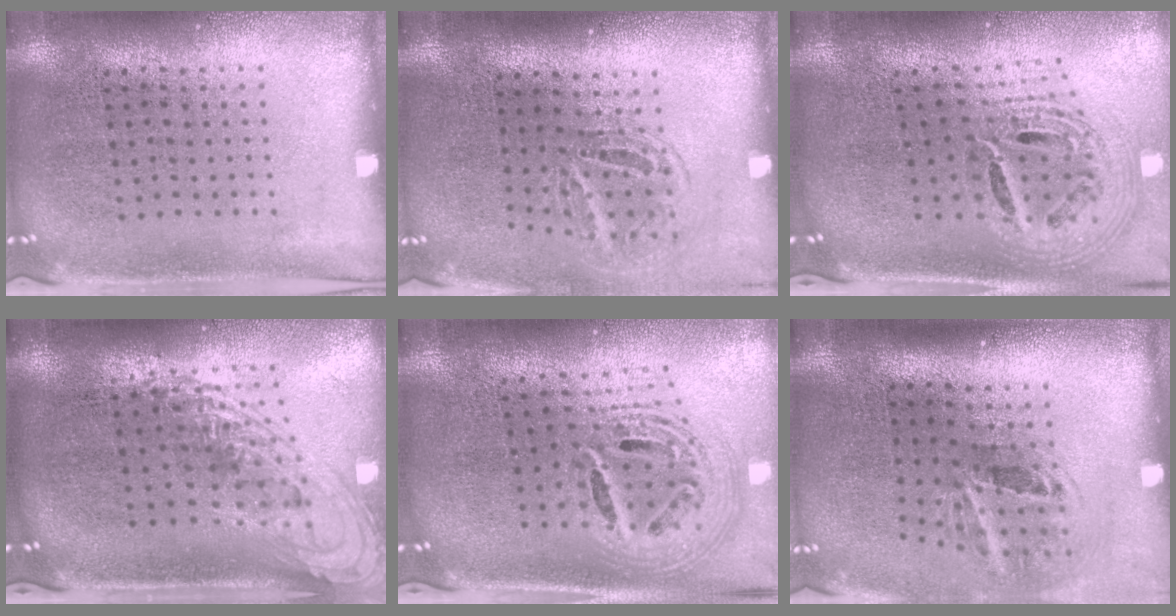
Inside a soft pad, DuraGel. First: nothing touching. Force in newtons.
{"total": 1.6, "press": 1.1, "slide": 1.2}
{"total": 2.1, "press": 1.7, "slide": 1.4}
{"total": 1.9, "press": 1.5, "slide": 1.2}
{"total": 2.5, "press": 1.8, "slide": 1.7}
{"total": 2.0, "press": 1.2, "slide": 1.6}